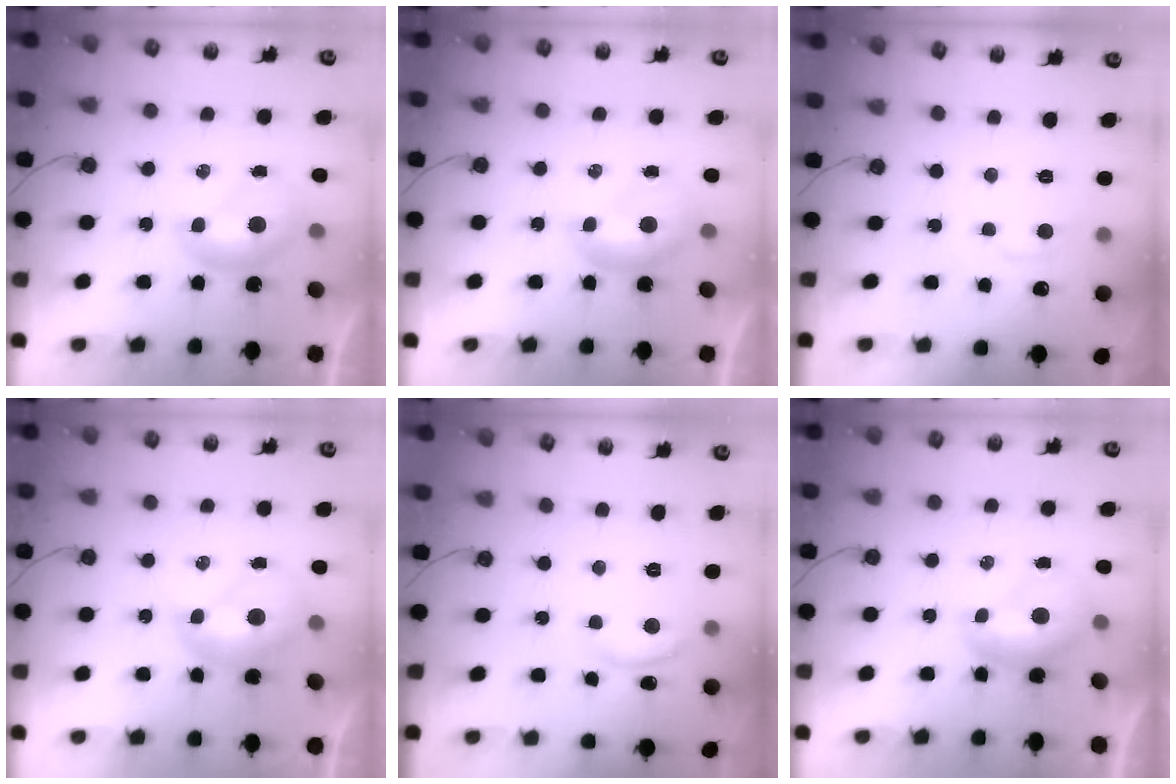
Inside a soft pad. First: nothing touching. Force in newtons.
{"total": 0.0}
{"total": 1.0, "press": 0.4, "slide": 0.9}
{"total": 1.6, "press": 1.6, "slide": 0.2}
{"total": 2.7, "press": 2.7, "slide": 0.4}
{"total": 1.0, "press": 0.7, "slide": 0.7}